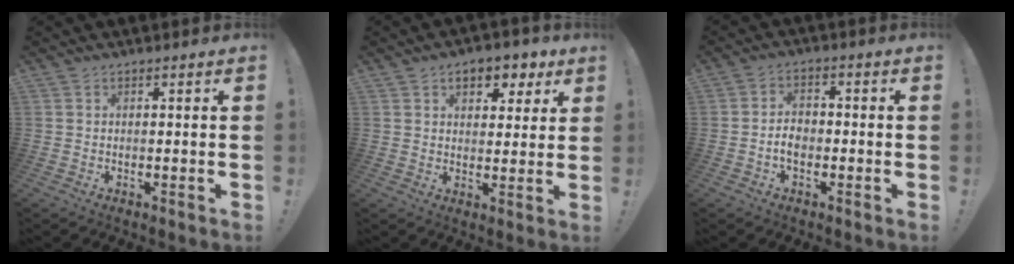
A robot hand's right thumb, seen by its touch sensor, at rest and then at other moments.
{"total": 7.9, "force": [4.0, 5.1, 4.5], "torque": [-0.051, -0.017, 0.069]}
{"total": 4.7, "force": [-1.1, 3.2, 3.3], "torque": [-0.055, 0.007, -0.022]}